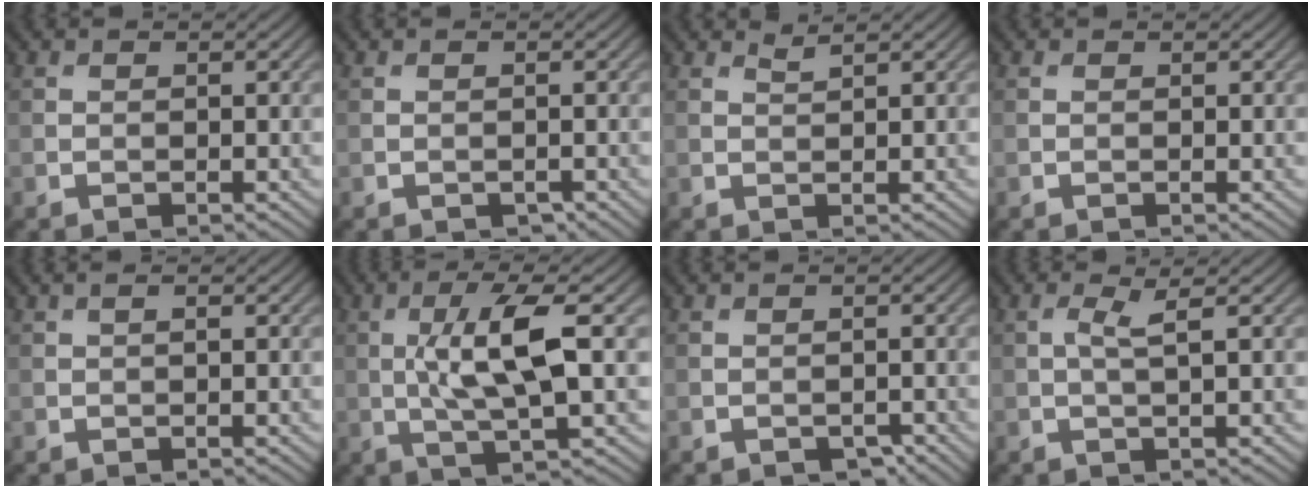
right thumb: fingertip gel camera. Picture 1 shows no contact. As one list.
[{"total": 0.8, "force": [-0.5, 0.5, 0.4], "torque": [-0.006, -0.004, -0.008]}, {"total": 0.9, "force": [0.9, 0.0, 0.4], "torque": [-0.010, 0.001, 0.018]}, {"total": 0.0}, {"total": 0.8, "force": [0.3, 0.1, 0.8], "torque": [-0.016, 0.005, 0.004]}, {"total": 9.3, "force": [0.8, 2.3, 9.0], "torque": [-0.165, 0.007, 0.014]}, {"total": 1.4, "force": [-0.9, 0.8, 0.7], "torque": [-0.013, -0.006, -0.014]}, {"total": 2.2, "force": [0.5, 0.2, 2.2], "torque": [-0.046, 0.009, 0.006]}]